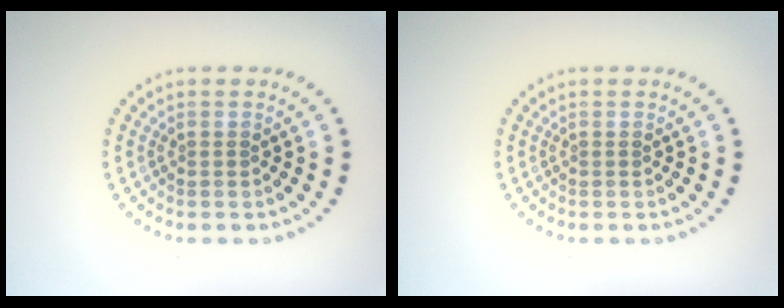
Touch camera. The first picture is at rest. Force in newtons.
{"total": 0.0}